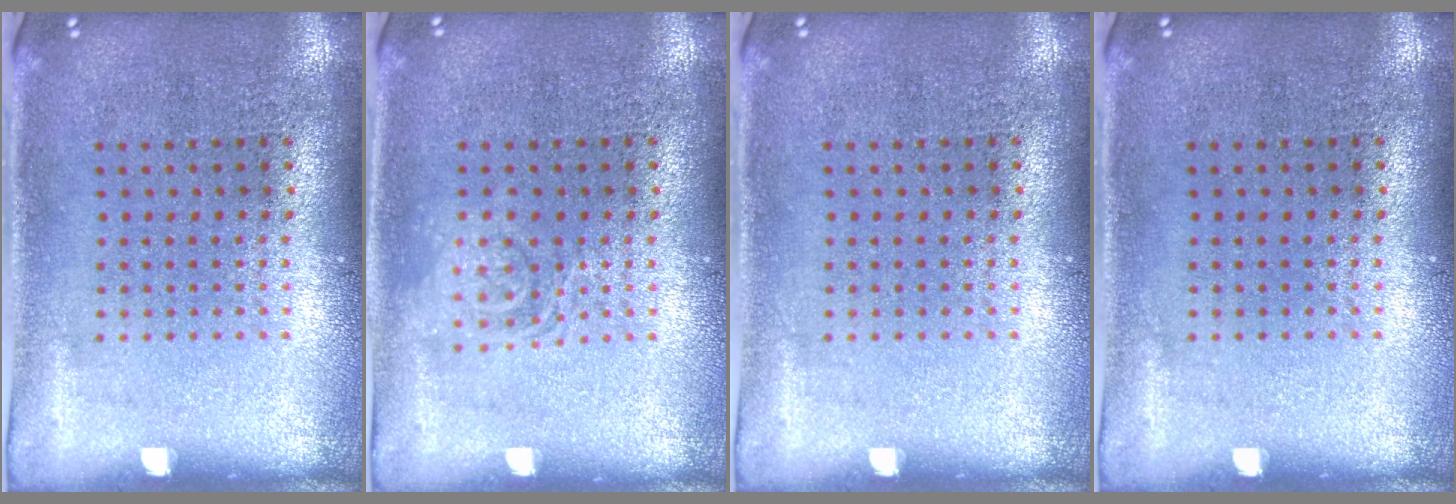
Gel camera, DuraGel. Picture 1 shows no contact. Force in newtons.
{"total": 1.8, "press": 1.8, "slide": 0.3}
{"total": 0.0}
{"total": 0.0}